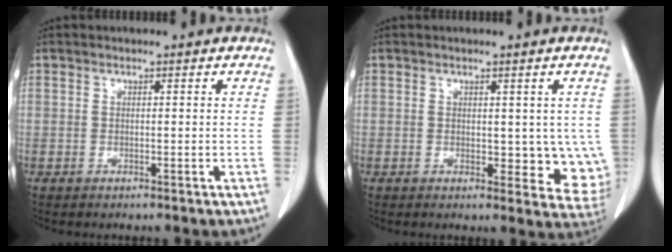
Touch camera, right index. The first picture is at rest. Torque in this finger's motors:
{"motor_torque": [0.07, 0.22, 0.09, 0.02]}